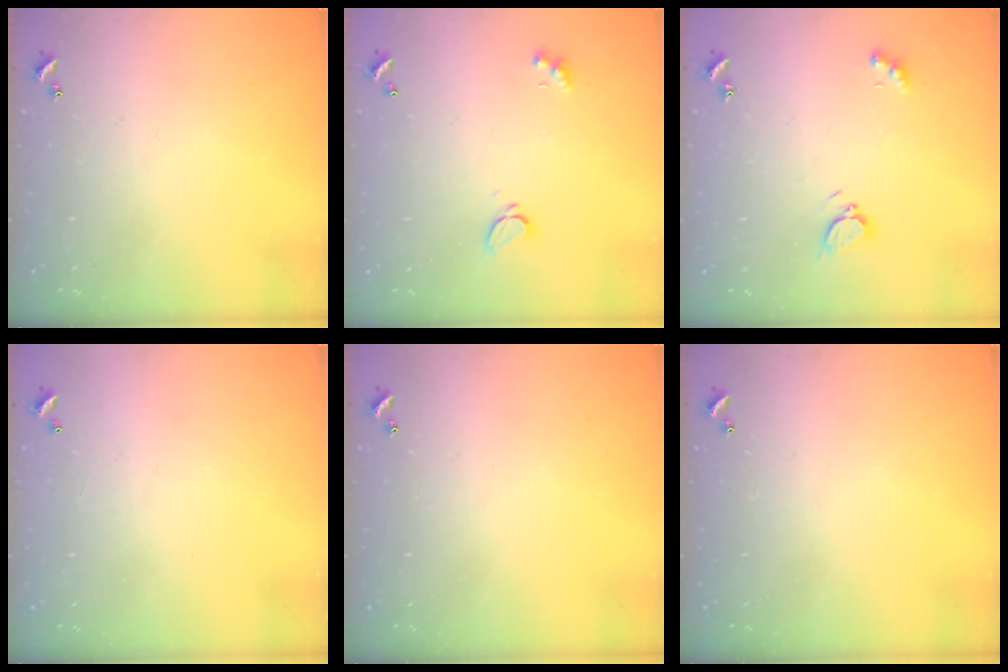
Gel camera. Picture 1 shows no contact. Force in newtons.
{"total": 1.7, "press": 1.7, "slide": 0.3}
{"total": 3.6, "press": 3.5, "slide": 0.7}
{"total": 2.7, "press": 2.7, "slide": 0.1}
{"total": 0.0}
{"total": 0.0}